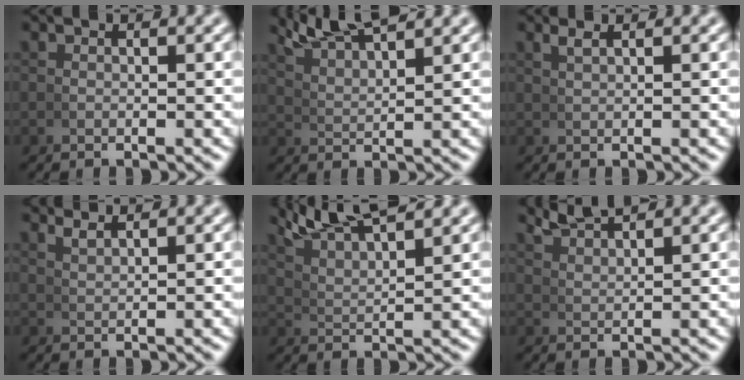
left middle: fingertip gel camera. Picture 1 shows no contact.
{"total": 5.8, "force": [5.0, 1.3, 2.7], "torque": [-0.051, 0.011, 0.088]}
{"total": 1.1, "force": [0.9, -0.3, 0.6], "torque": [-0.011, 0.008, 0.020]}
{"total": 2.1, "force": [2.0, -0.2, 0.7], "torque": [-0.010, 0.005, 0.039]}
{"total": 6.9, "force": [5.7, 1.9, 3.4], "torque": [-0.067, 0.014, 0.095]}
{"total": 3.4, "force": [3.2, 0.1, 1.1], "torque": [-0.019, 0.009, 0.060]}